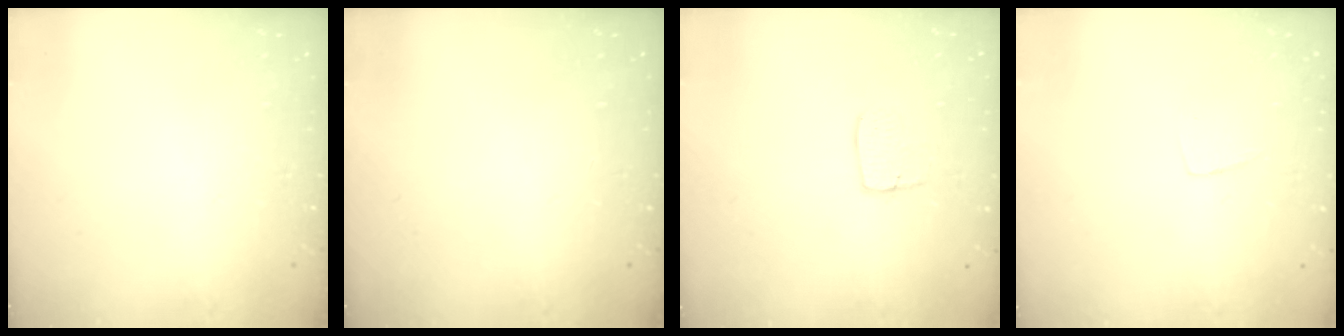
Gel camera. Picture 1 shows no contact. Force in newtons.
{"total": 0.0}
{"total": 5.9, "press": 5.9, "slide": 0.3}
{"total": 3.7, "press": 3.7, "slide": 0.2}